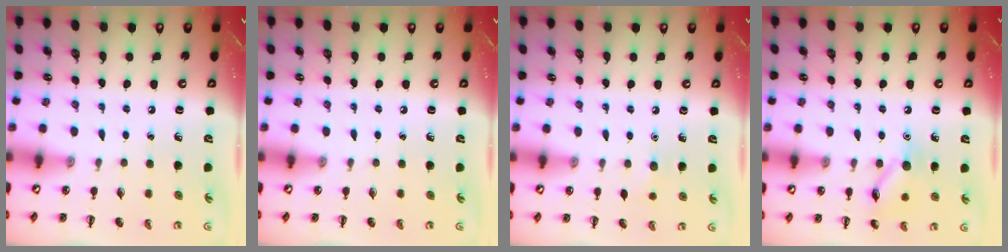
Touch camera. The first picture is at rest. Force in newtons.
{"total": 0.0}
{"total": 4.9, "press": 4.8, "slide": 1.1}
{"total": 10.9, "press": 10.9, "slide": 0.5}